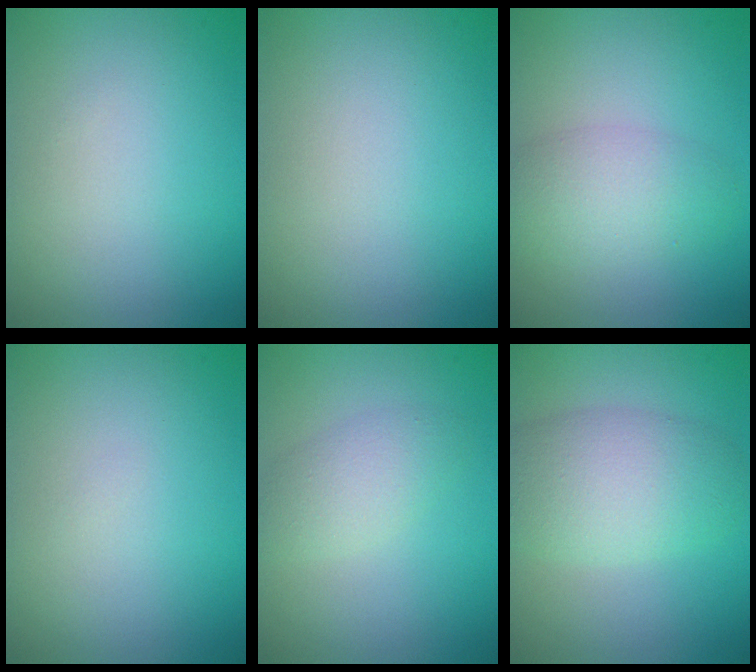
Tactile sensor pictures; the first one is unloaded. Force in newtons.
{"total": 0.0}
{"total": 3.7, "press": 3.7, "slide": 0.2}
{"total": 0.0}
{"total": 2.4, "press": 2.4, "slide": 0.1}
{"total": 5.5, "press": 5.5, "slide": 0.2}